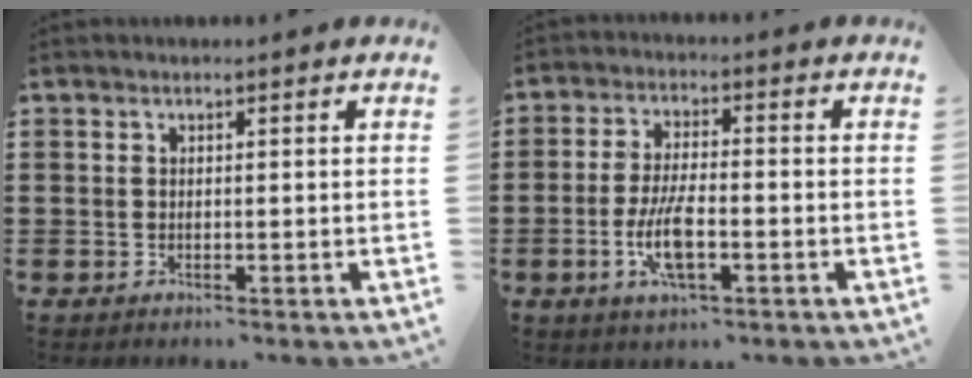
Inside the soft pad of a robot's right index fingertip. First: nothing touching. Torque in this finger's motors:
{"motor_torque": [1.75, 0.39, 0.75, 0.18]}